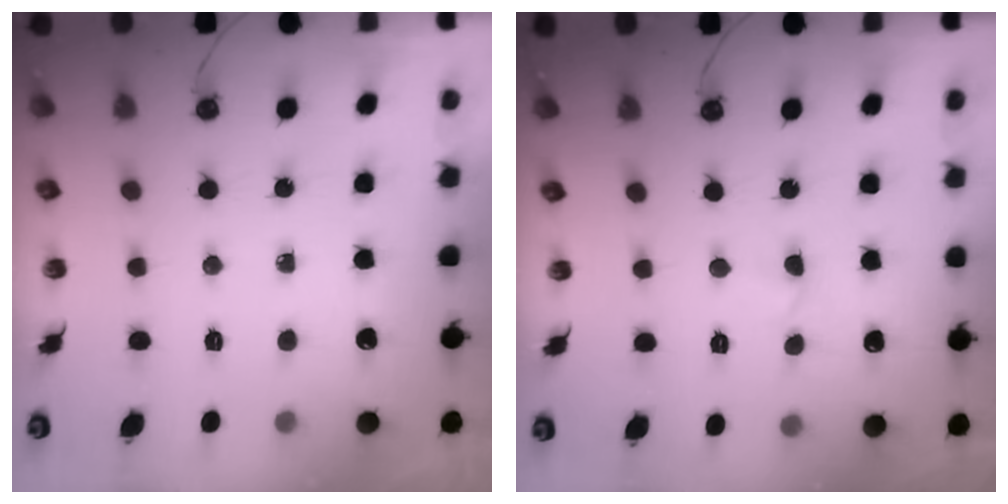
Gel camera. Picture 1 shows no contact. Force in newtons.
{"total": 2.4, "press": 2.4, "slide": 0.4}